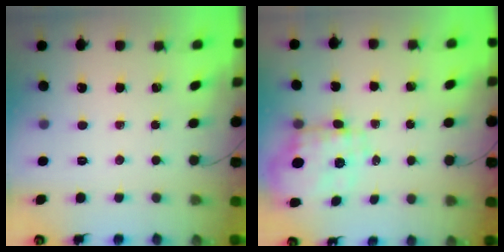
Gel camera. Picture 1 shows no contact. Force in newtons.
{"total": 3.6, "press": 3.3, "slide": 1.5}